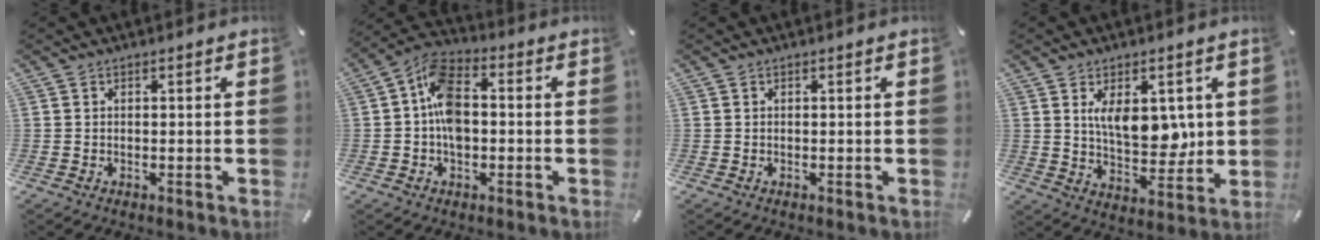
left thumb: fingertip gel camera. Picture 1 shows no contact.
{"total": 9.9, "force": [-1.0, 6.3, 7.6], "torque": [-0.156, 0.017, -0.015]}
{"total": 0.0}
{"total": 10.3, "force": [2.7, 6.2, 7.7], "torque": [-0.111, -0.011, 0.047]}